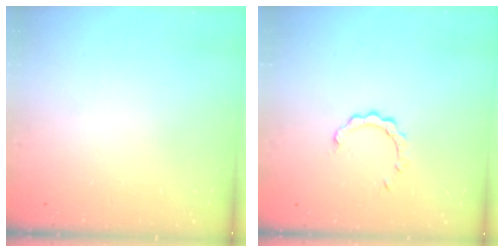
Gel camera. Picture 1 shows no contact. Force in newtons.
{"total": 2.4, "press": 2.4, "slide": 0.2}